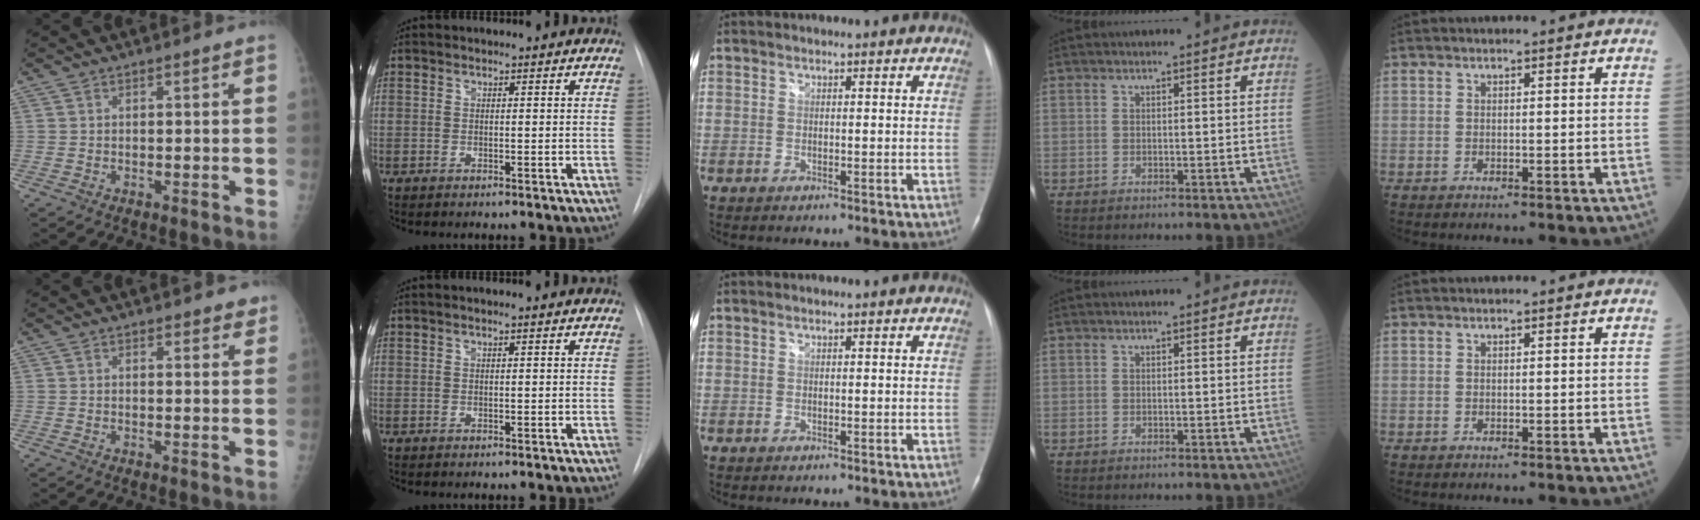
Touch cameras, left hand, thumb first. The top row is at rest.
{"thumb": {"total": 2.5, "force": [2.0, 1.1, 1.0], "torque": [0.012, -0.008, 0.018]}, "index": {"total": 0.9, "force": [0.6, -0.1, 0.7], "torque": [-0.017, 0.003, 0.011]}}